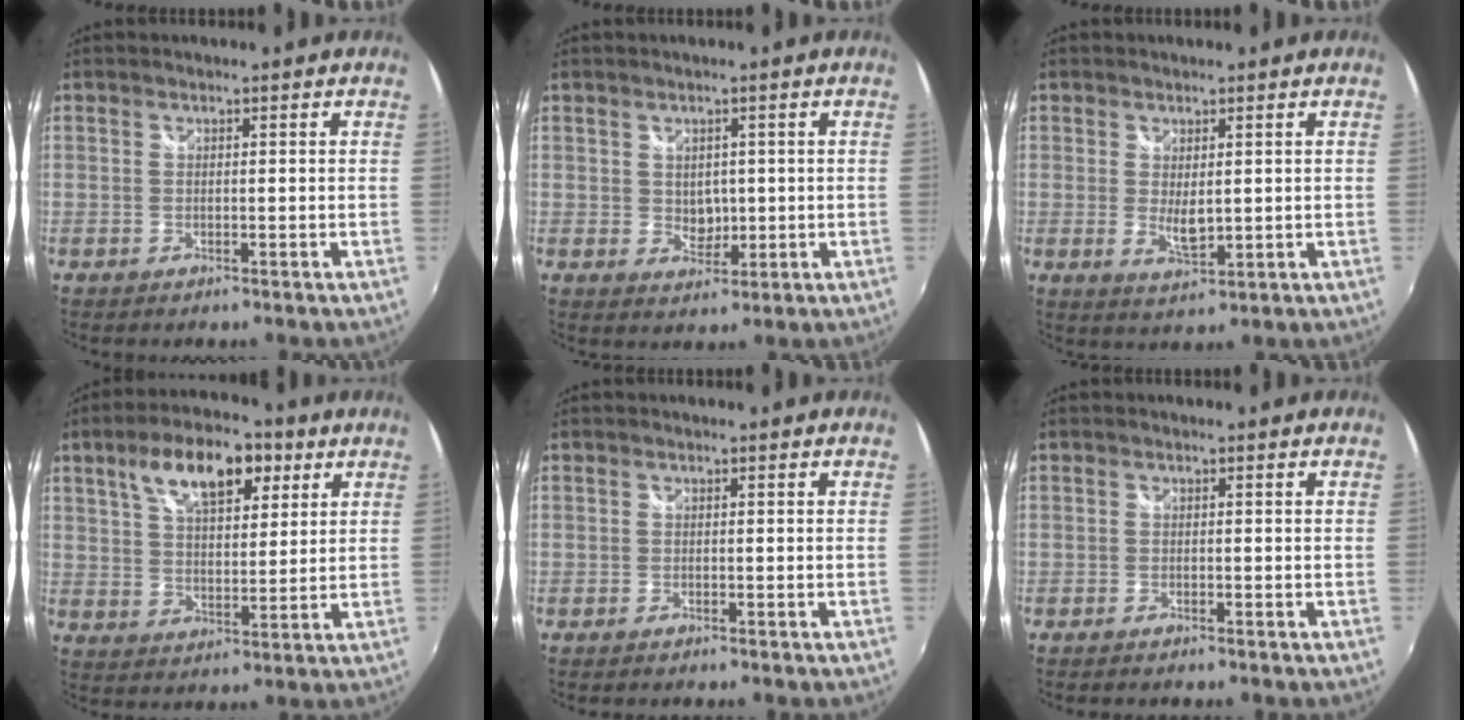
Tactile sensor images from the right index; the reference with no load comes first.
{"total": 3.2, "force": [0.4, 2.8, 1.6], "torque": [-0.022, -0.001, 0.010]}
{"total": 3.8, "force": [0.4, 1.7, 3.4], "torque": [-0.055, -0.010, 0.010]}
{"total": 13.2, "force": [6.7, 5.8, 9.8], "torque": [-0.168, 0.028, 0.110]}
{"total": 0.8, "force": [-0.7, 0.2, 0.3], "torque": [-0.008, -0.004, -0.014]}
{"total": 1.3, "force": [-1.2, 0.3, 0.5], "torque": [-0.012, -0.007, -0.023]}